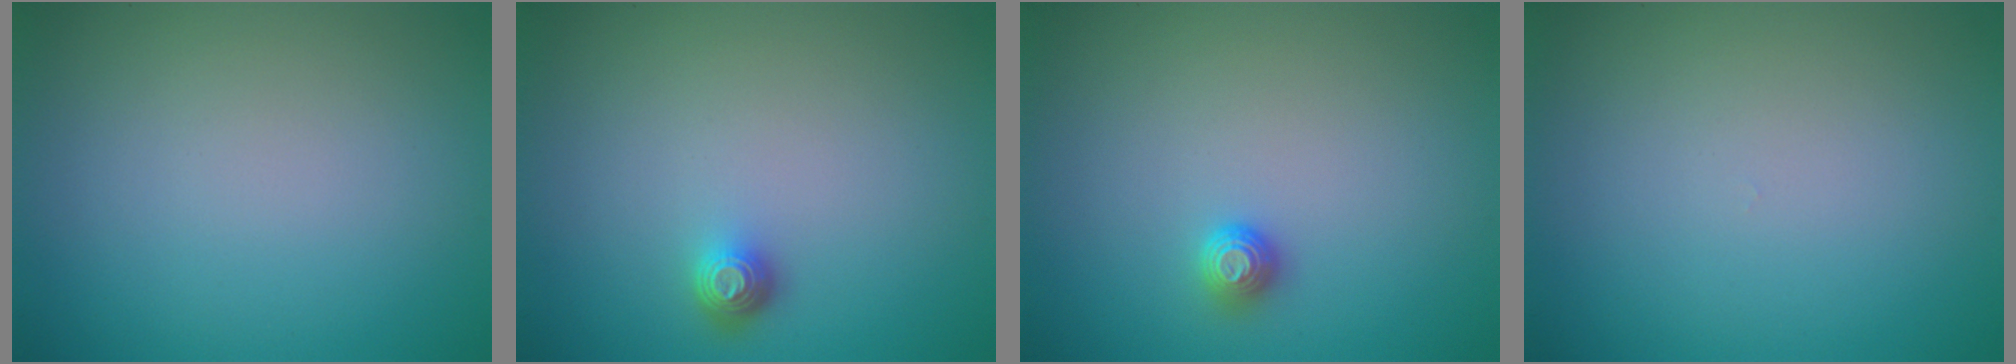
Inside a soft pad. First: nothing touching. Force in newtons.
{"total": 1.4, "press": 1.1, "slide": 0.9}
{"total": 1.1, "press": 1.0, "slide": 0.4}
{"total": 0.0}